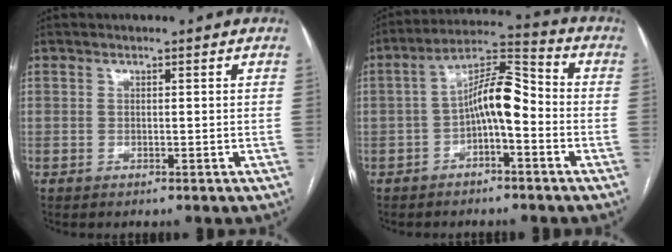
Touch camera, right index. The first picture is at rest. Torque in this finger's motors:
{"motor_torque": [1.03, -0.48, 0.43, 0.12]}